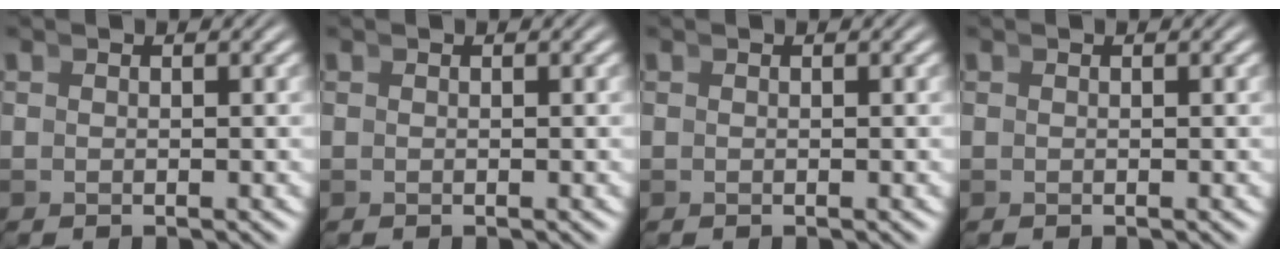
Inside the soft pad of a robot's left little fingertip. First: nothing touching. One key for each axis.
{"total": 0.0}
{"total": 0.0}
{"total": 0.0}